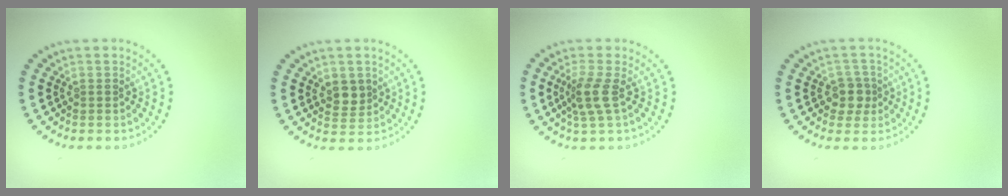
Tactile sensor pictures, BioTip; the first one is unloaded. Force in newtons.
{"total": 2.0, "press": 1.8, "slide": 0.8}
{"total": 2.5, "press": 1.9, "slide": 1.7}
{"total": 2.1, "press": 1.8, "slide": 1.2}